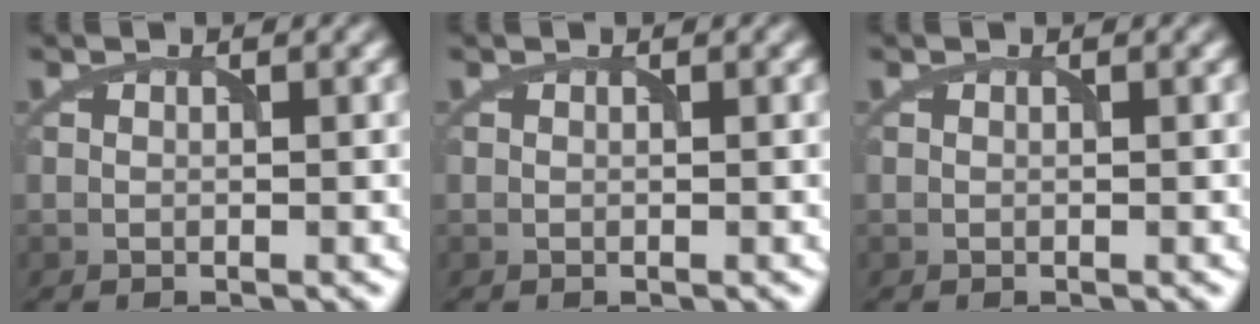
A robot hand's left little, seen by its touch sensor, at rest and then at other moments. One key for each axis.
{"total": 0.0}
{"total": 0.0}